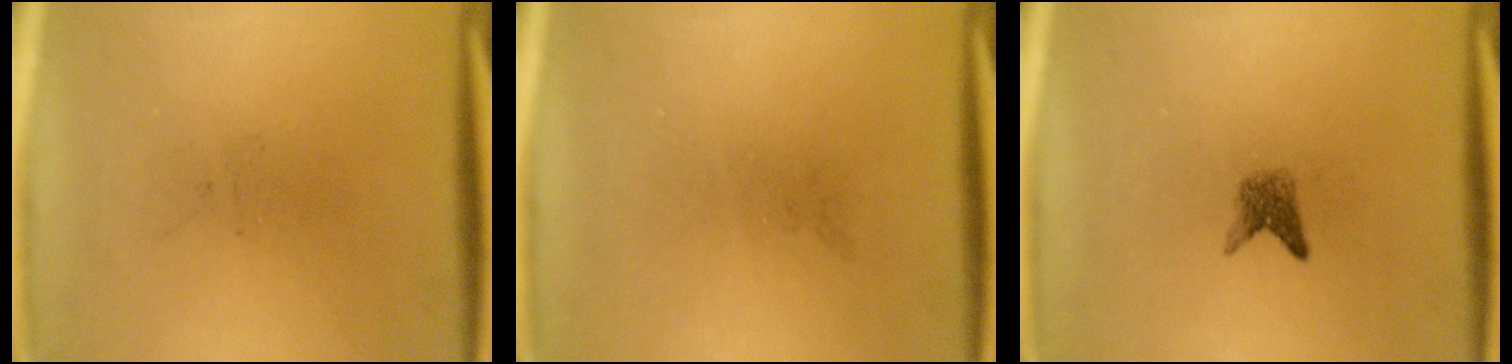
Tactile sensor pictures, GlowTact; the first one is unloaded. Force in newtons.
{"total": 0.0}
{"total": 1.8}